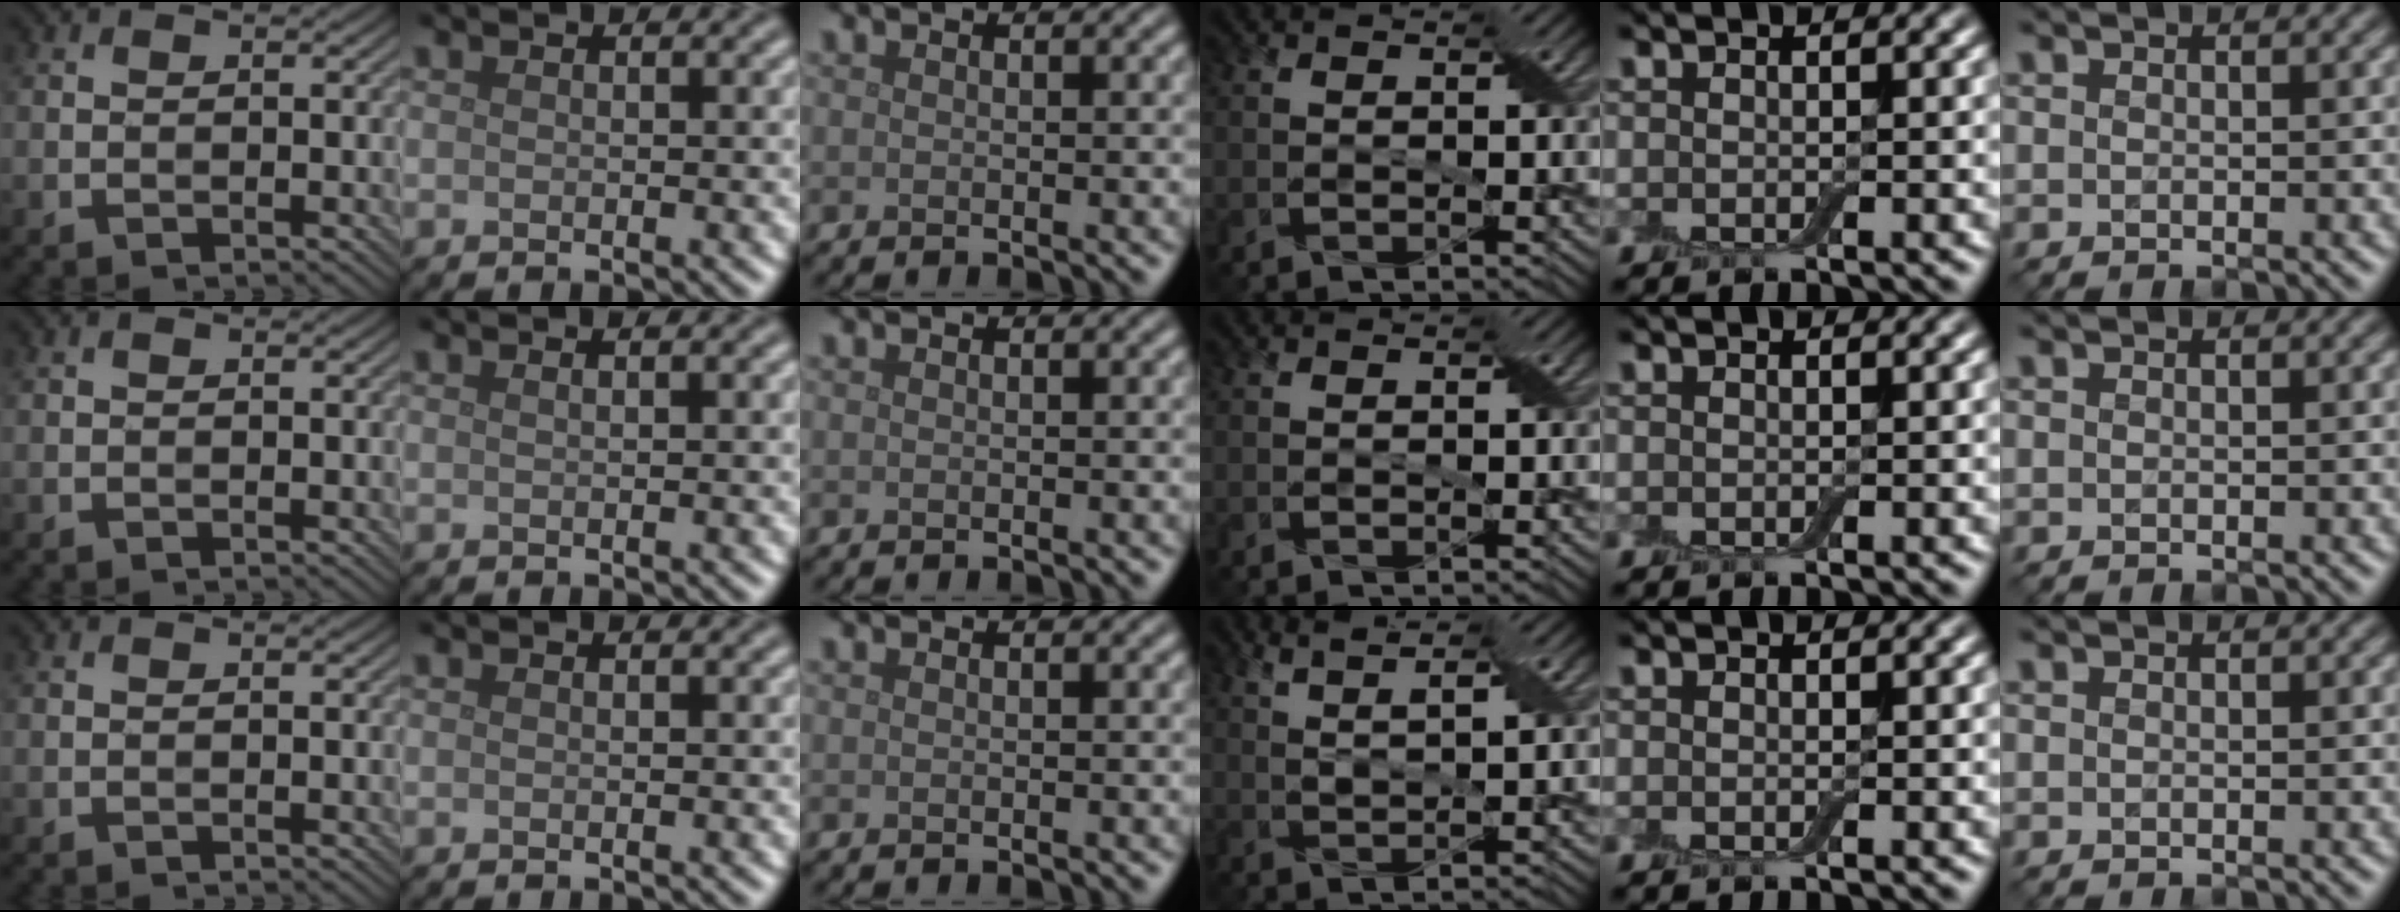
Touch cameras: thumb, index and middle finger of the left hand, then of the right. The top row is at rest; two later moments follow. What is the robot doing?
{"motion": "peel", "object": "adhesive wrap"}